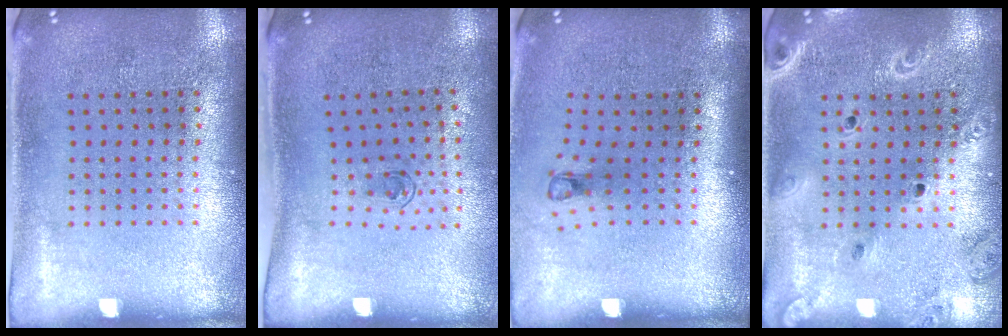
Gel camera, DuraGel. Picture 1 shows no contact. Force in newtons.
{"total": 0.6, "press": 0.3, "slide": 0.6}
{"total": 0.8, "press": 0.4, "slide": 0.7}
{"total": 2.1, "press": 1.9, "slide": 0.9}